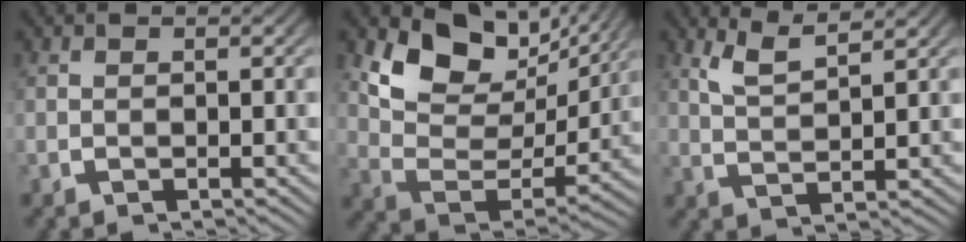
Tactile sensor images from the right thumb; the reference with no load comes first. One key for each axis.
{"total": 10.1, "fx": 5.1, "fy": 5.2, "fz": 7.0, "tx": -0.125, "ty": 0.008, "tz": 0.078}
{"total": 3.7, "fx": 3.2, "fy": 0.6, "fz": 1.8, "tx": -0.031, "ty": 0.004, "tz": 0.064}